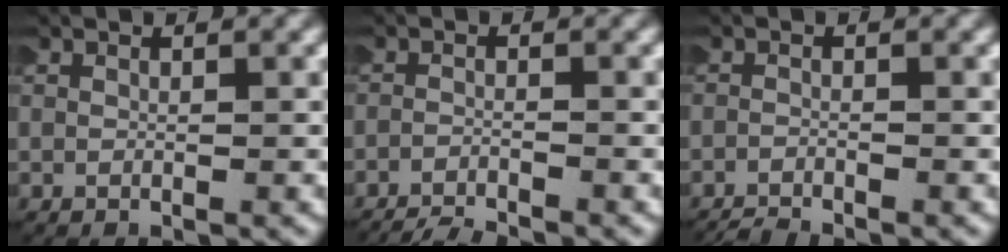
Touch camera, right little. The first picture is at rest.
{"total": 5.9, "force": [-5.7, 1.1, 0.6], "torque": [-0.016, -0.021, -0.085]}
{"total": 1.9, "force": [-1.8, 0.2, 0.0], "torque": [-0.006, -0.009, -0.030]}